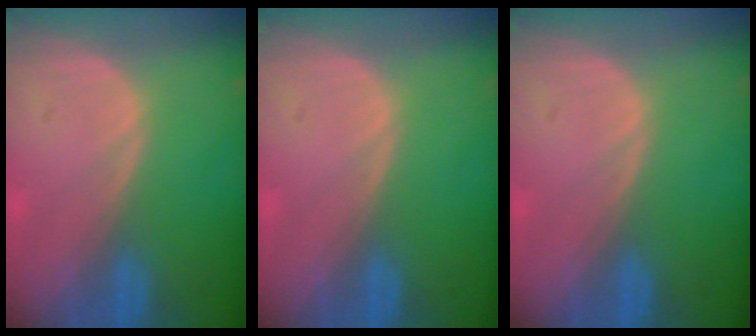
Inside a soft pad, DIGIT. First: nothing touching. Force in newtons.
{"total": 0.0}
{"total": 0.0}